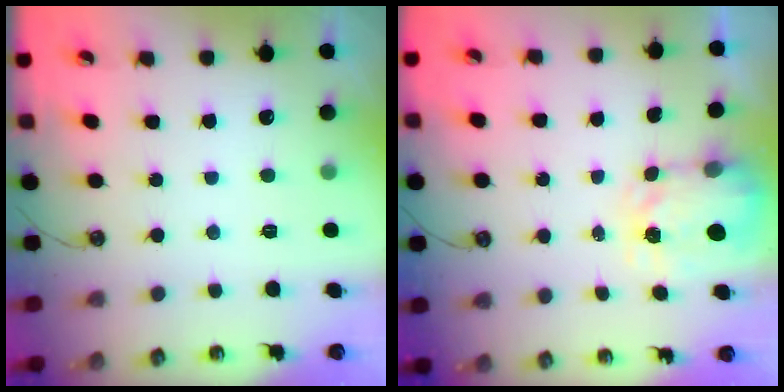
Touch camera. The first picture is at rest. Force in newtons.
{"total": 3.7, "press": 3.7, "slide": 0.6}